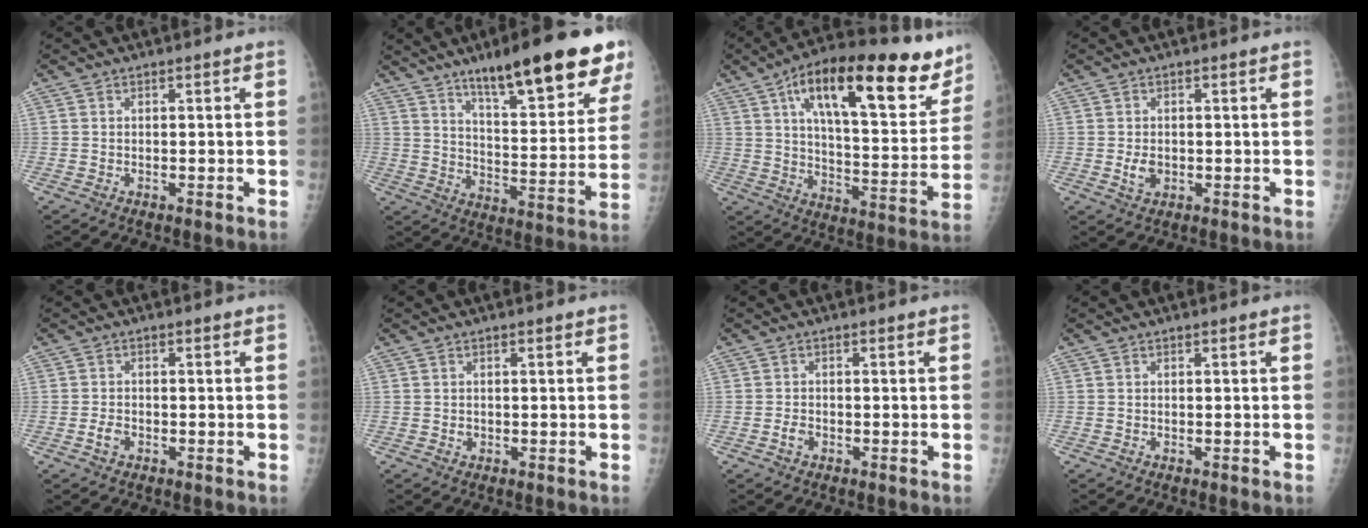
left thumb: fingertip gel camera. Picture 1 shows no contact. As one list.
[{"total": 22.2, "force": [14.4, 4.8, 16.2], "torque": [-0.204, -0.058, 0.219]}, {"total": 27.4, "force": [15.4, 10.2, 20.2], "torque": [-0.261, -0.023, 0.231]}, {"total": 2.7, "force": [-0.3, 2.0, 1.9], "torque": [-0.029, -0.002, -0.001]}, {"total": 2.0, "force": [-0.9, 1.3, 1.2], "torque": [-0.021, 0.003, -0.017]}, {"total": 0.8, "force": [0.0, 0.7, 0.3], "torque": [-0.001, 0.001, 0.001]}, {"total": 1.6, "force": [-0.7, 1.1, 0.9], "torque": [-0.017, 0.002, -0.015]}, {"total": 0.0}]